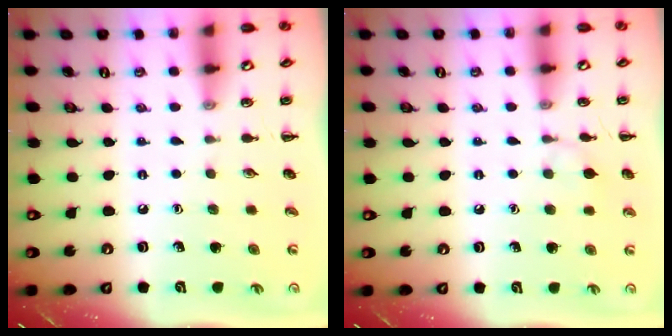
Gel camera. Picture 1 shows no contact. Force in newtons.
{"total": 6.1, "press": 5.8, "slide": 1.9}